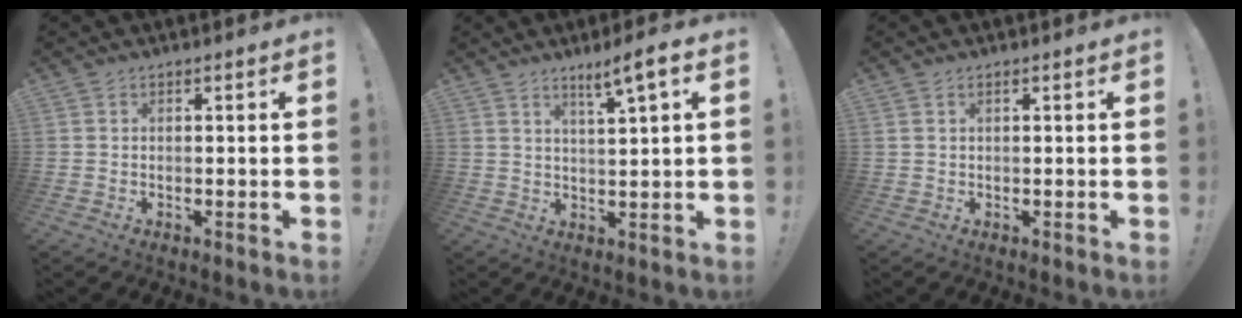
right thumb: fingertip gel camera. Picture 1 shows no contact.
{"total": 6.1, "force": [3.7, 0.0, 4.9], "torque": [-0.068, -0.022, 0.054]}
{"total": 0.9, "force": [0.5, 0.4, 0.6], "torque": [-0.015, 0.002, 0.010]}